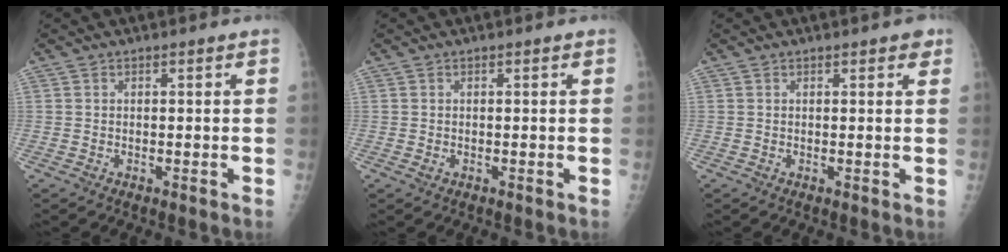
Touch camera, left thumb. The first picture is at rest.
{"total": 0.8, "force": [-0.2, 0.6, 0.4], "torque": [-0.005, 0.000, -0.001]}
{"total": 1.8, "force": [1.2, 0.7, 1.2], "torque": [-0.006, -0.002, 0.011]}